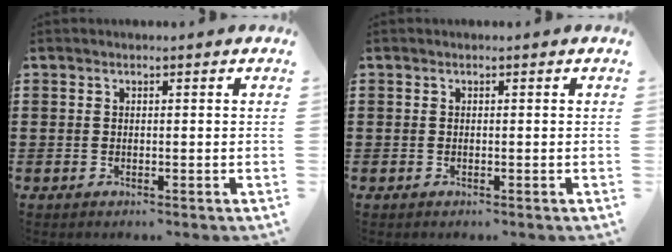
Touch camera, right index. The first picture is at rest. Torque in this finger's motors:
{"motor_torque": [2.14, 0.00, -0.01, 0.01]}